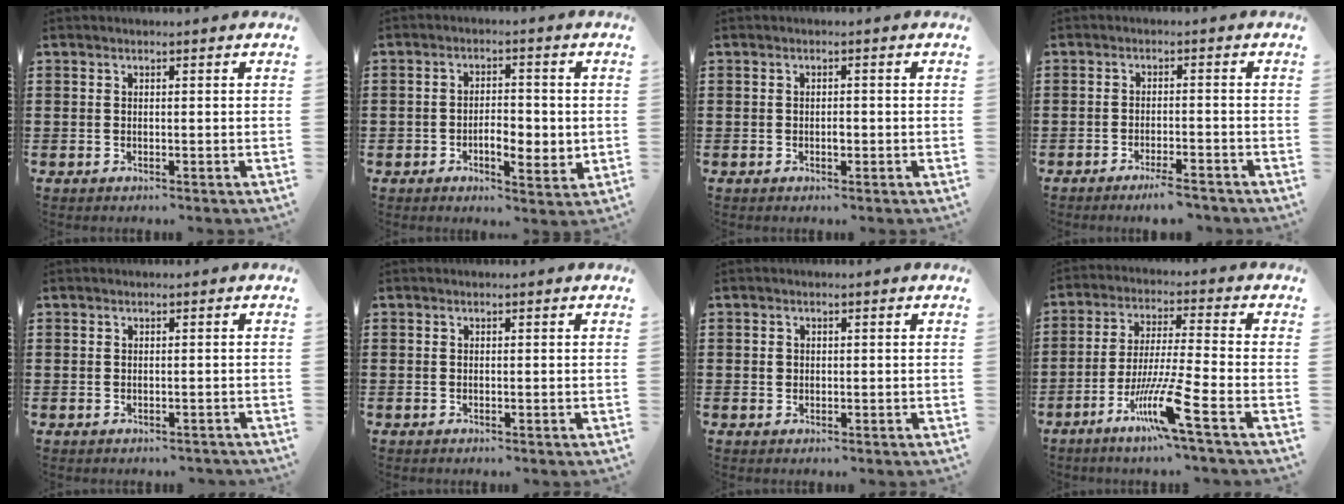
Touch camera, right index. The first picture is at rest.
{"total": 4.8, "force": [-1.2, 2.8, 3.7], "torque": [-0.063, 0.004, -0.026]}
{"total": 1.2, "force": [-0.3, 0.5, 1.0], "torque": [-0.019, -0.001, -0.006]}
{"total": 3.3, "force": [-2.8, 0.1, 1.8], "torque": [-0.037, -0.004, -0.056]}
{"total": 0.6, "force": [-0.3, 0.6, 0.0], "torque": [-0.003, 0.002, -0.007]}
{"total": 0.0}
{"total": 0.8, "force": [0.2, 0.8, 0.3], "torque": [-0.007, 0.005, 0.003]}
{"total": 10.2, "force": [-5.7, 0.0, 8.4], "torque": [-0.171, -0.008, -0.110]}